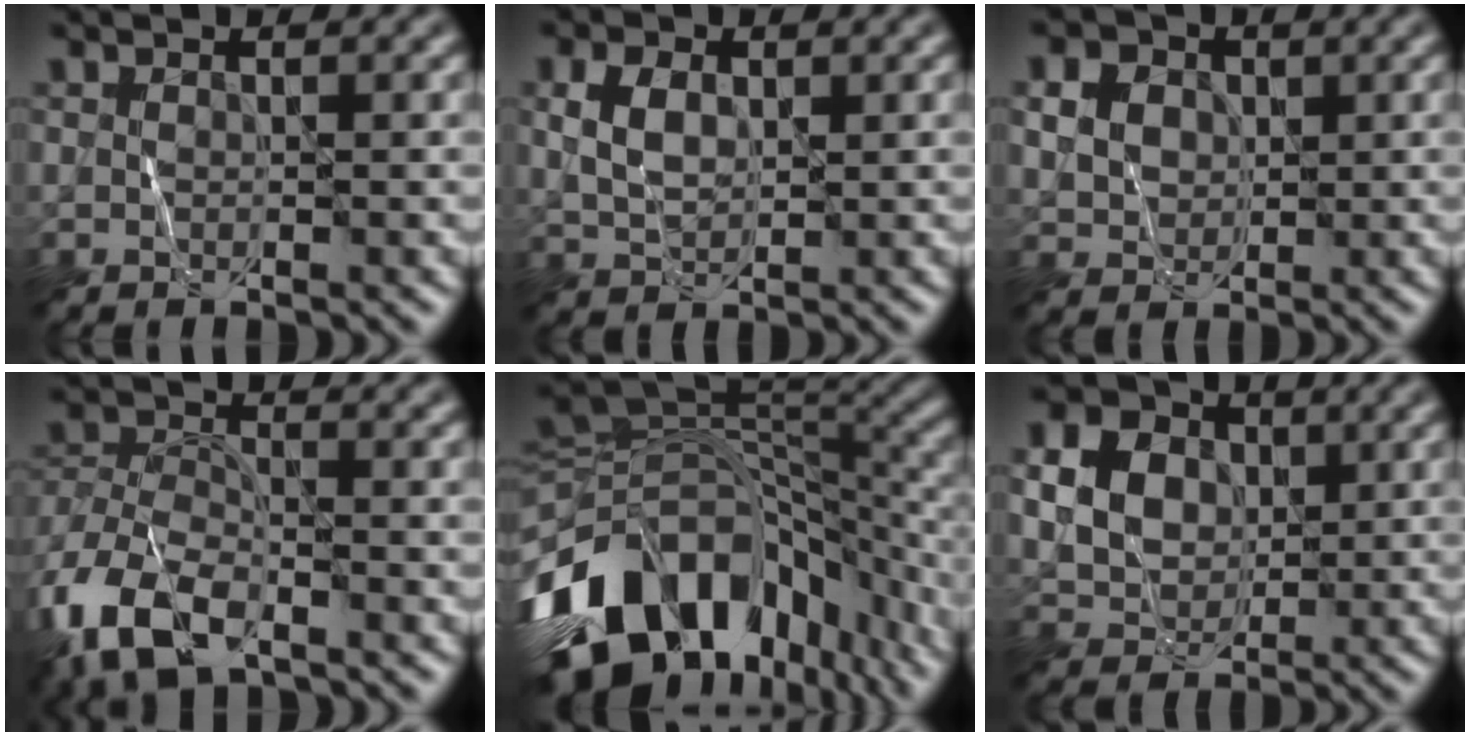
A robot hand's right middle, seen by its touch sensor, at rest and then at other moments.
{"total": 3.1, "force": [0.7, 2.1, 2.2], "torque": [-0.053, 0.004, 0.015]}
{"total": 5.9, "force": [2.1, 4.7, 2.9], "torque": [-0.071, 0.023, 0.032]}
{"total": 8.7, "force": [-5.2, 4.3, 5.5], "torque": [-0.129, -0.013, -0.109]}
{"total": 16.6, "force": [-8.7, 9.7, 10.2], "torque": [-0.205, -0.002, -0.145]}
{"total": 8.6, "force": [2.1, 7.2, 4.3], "torque": [-0.094, 0.024, 0.037]}